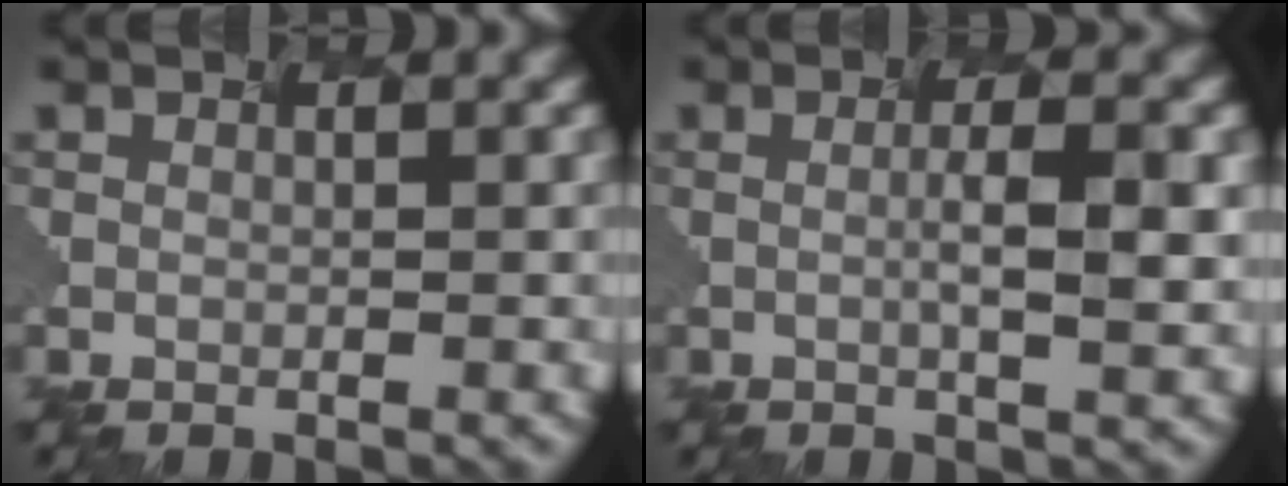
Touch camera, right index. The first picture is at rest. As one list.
[{"total": 2.9, "force": [-0.3, 0.3, 2.8], "torque": [-0.048, 0.002, 0.003]}]